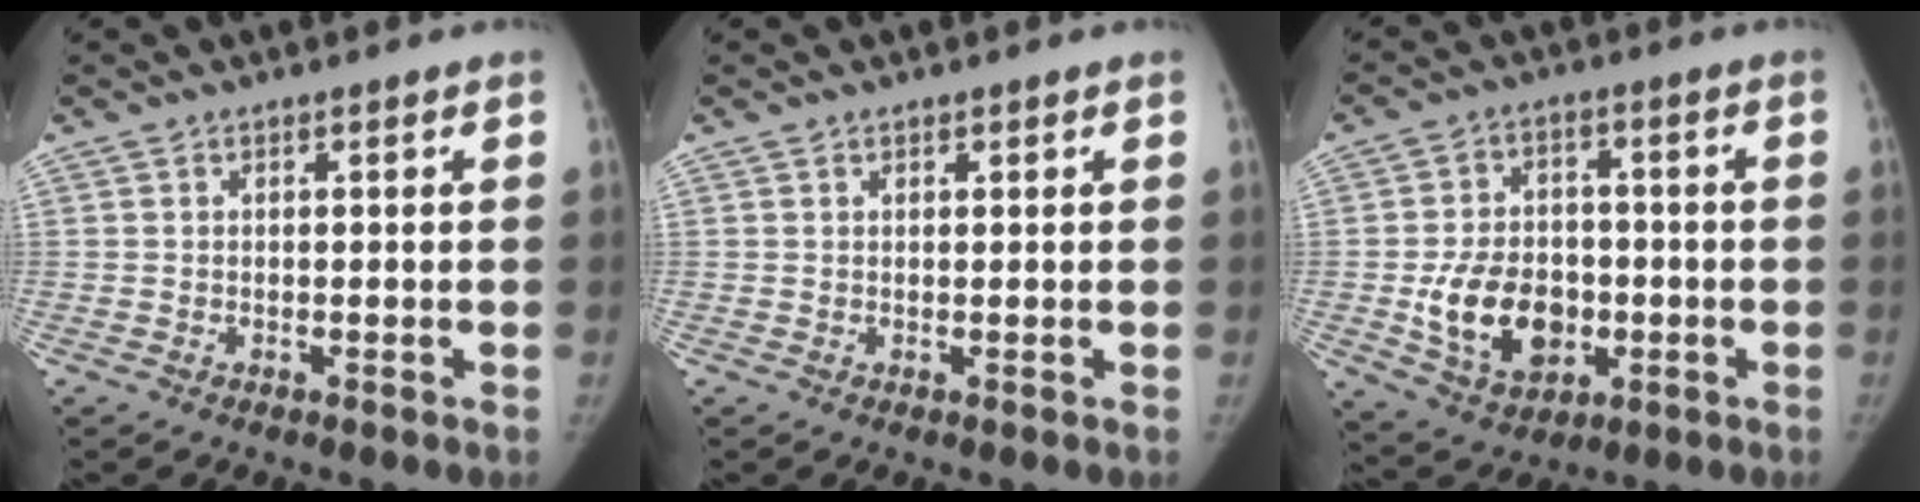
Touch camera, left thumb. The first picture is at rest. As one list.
[{"total": 0.6, "force": [0.5, 0.4, 0.2], "torque": [0.002, -0.003, 0.005]}, {"total": 13.6, "force": [-2.6, 10.1, 8.8], "torque": [-0.115, 0.007, -0.033]}]